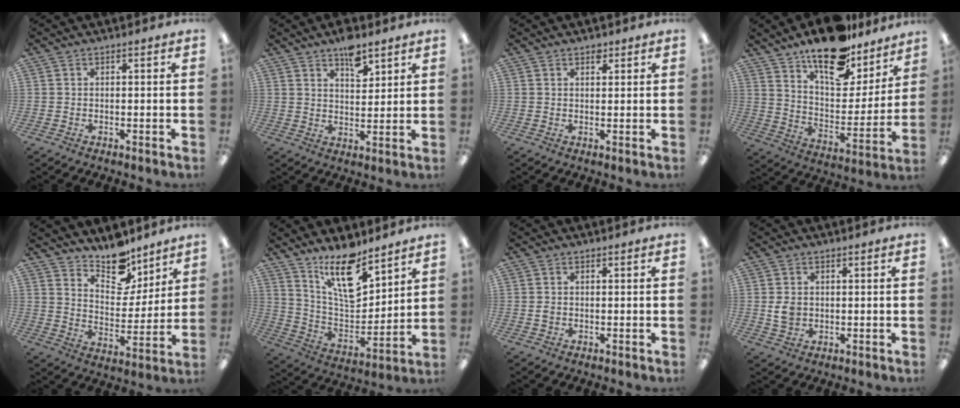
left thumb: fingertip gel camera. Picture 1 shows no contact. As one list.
[{"total": 7.2, "force": [5.2, 3.4, 3.6], "torque": [-0.037, -0.033, 0.086]}, {"total": 1.8, "force": [1.3, 1.0, 0.6], "torque": [0.003, -0.006, 0.022]}, {"total": 19.3, "force": [14.9, 8.0, 9.3], "torque": [-0.142, -0.106, 0.257]}, {"total": 11.7, "force": [10.1, 5.0, 3.3], "torque": [-0.050, -0.079, 0.187]}, {"total": 16.2, "force": [11.8, 5.9, 9.4], "torque": [-0.166, -0.071, 0.206]}, {"total": 0.9, "force": [0.0, 0.8, 0.5], "torque": [-0.010, 0.004, -0.001]}, {"total": 3.8, "force": [0.4, 3.0, 2.3], "torque": [-0.035, 0.002, 0.007]}]